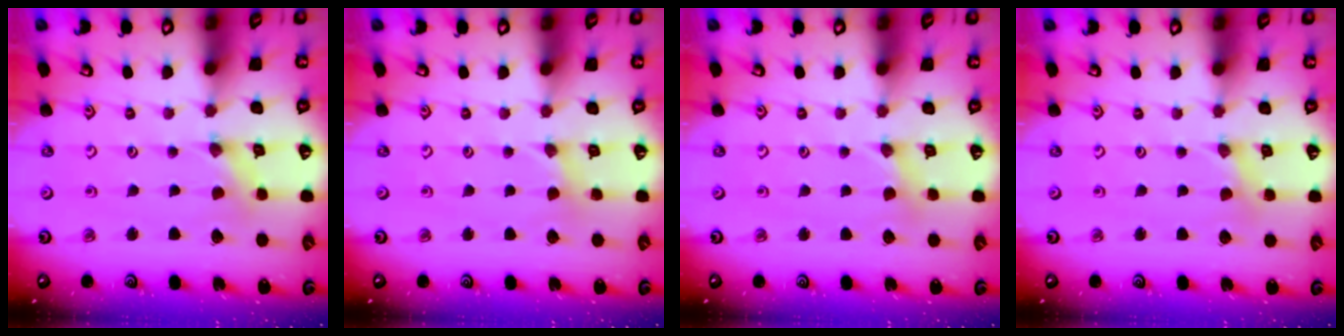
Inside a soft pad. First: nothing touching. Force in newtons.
{"total": 1.7, "press": 1.7, "slide": 0.4}
{"total": 1.8, "press": 1.7, "slide": 0.3}
{"total": 0.7, "press": 0.7, "slide": 0.1}